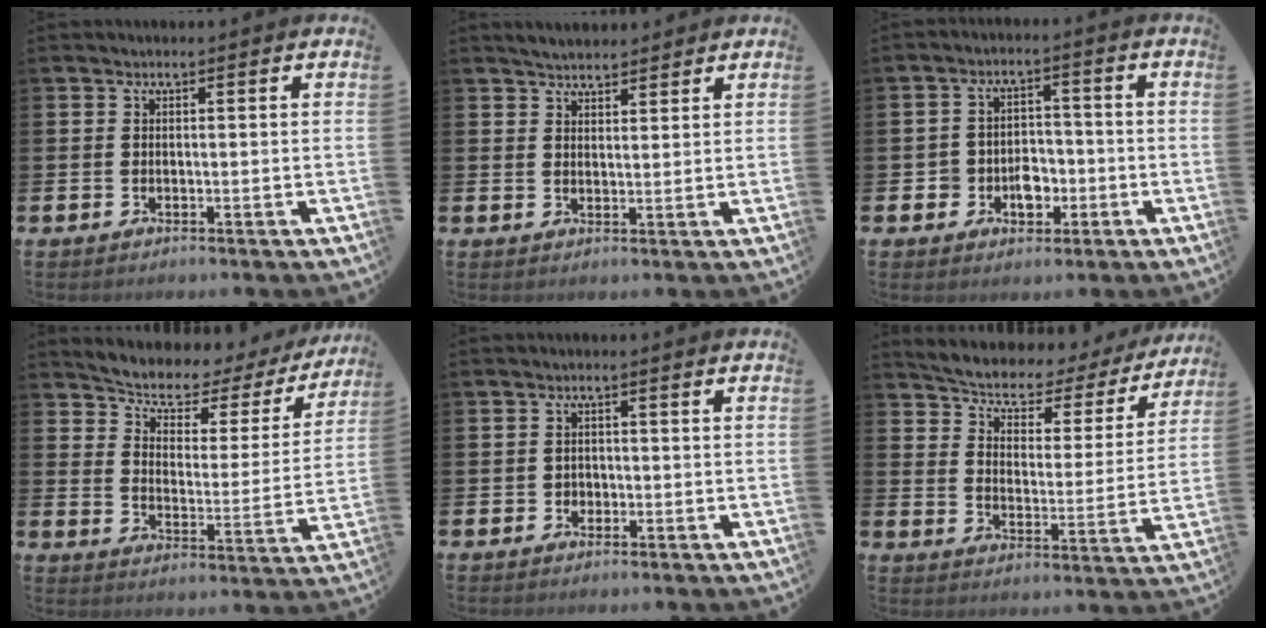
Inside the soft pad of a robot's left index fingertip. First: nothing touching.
{"total": 3.3, "force": [3.2, 0.8, 0.2], "torque": [-0.010, -0.010, 0.059]}
{"total": 4.6, "force": [-1.8, 3.8, 1.8], "torque": [-0.029, 0.005, -0.040]}
{"total": 5.2, "force": [4.5, 2.1, 1.4], "torque": [-0.058, -0.034, 0.071]}
{"total": 1.3, "force": [-0.4, 1.3, 0.2], "torque": [-0.002, 0.004, -0.013]}
{"total": 4.8, "force": [4.3, 1.9, 1.0], "torque": [-0.049, -0.035, 0.066]}